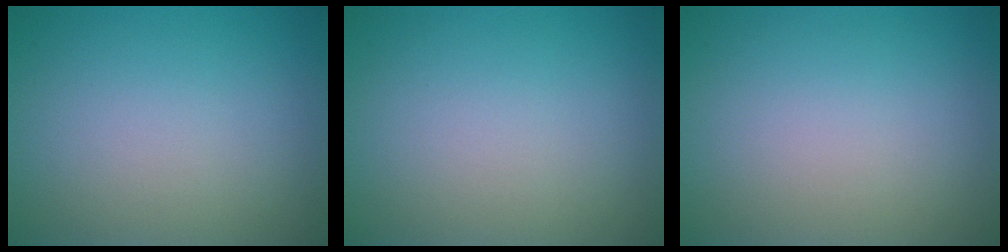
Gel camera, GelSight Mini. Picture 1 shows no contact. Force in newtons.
{"total": 0.0}
{"total": 0.0}